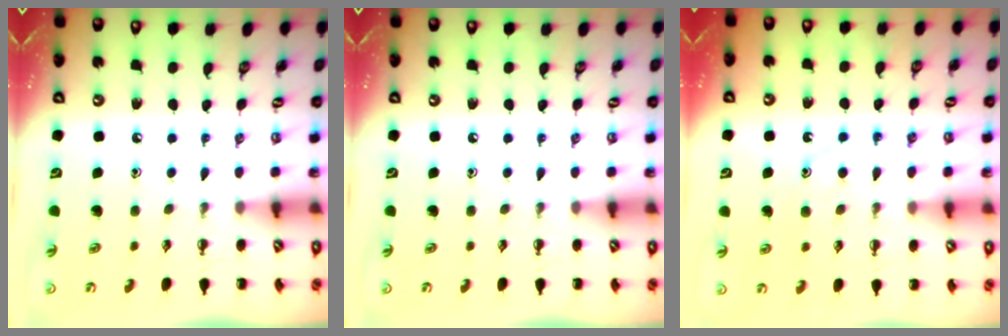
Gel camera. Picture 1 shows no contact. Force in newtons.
{"total": 0.0}
{"total": 10.8, "press": 10.8, "slide": 0.7}